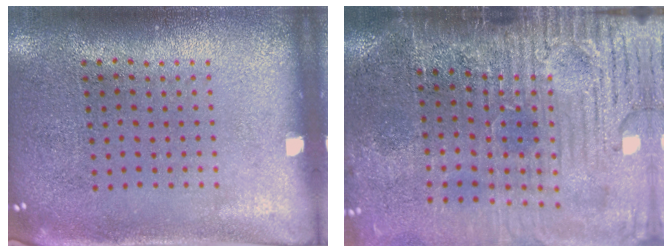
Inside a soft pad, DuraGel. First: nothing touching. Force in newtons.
{"total": 4.8, "press": 4.2, "slide": 2.4}